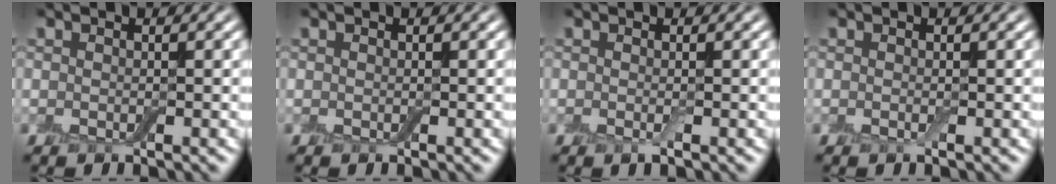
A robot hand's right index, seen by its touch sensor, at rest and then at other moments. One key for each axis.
{"total": 0.0}
{"total": 0.7, "fx": -0.1, "fy": 0.0, "fz": 0.7, "tx": -0.014, "ty": -0.005, "tz": -0.003}
{"total": 0.0}